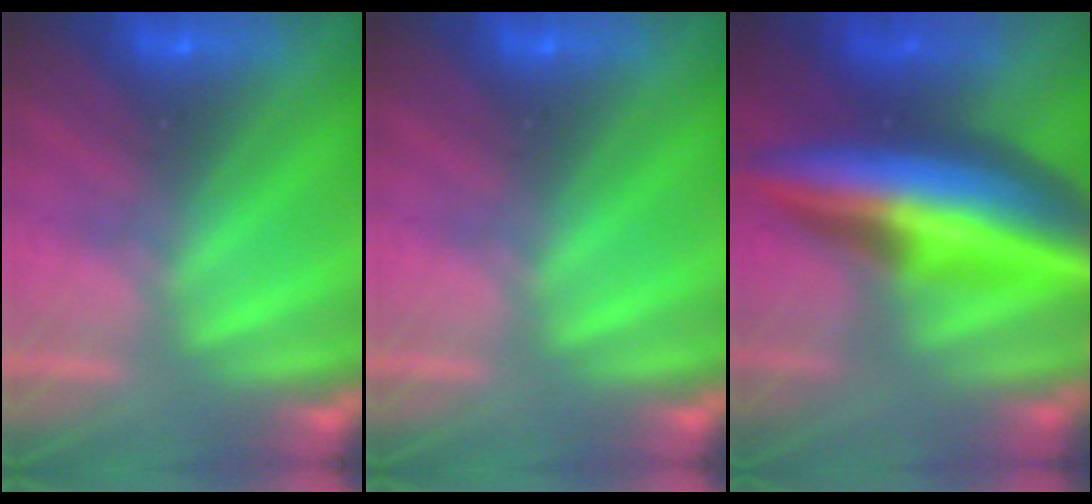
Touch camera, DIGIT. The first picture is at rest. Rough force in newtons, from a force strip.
{"total": 0.0}
{"total": 6.5}